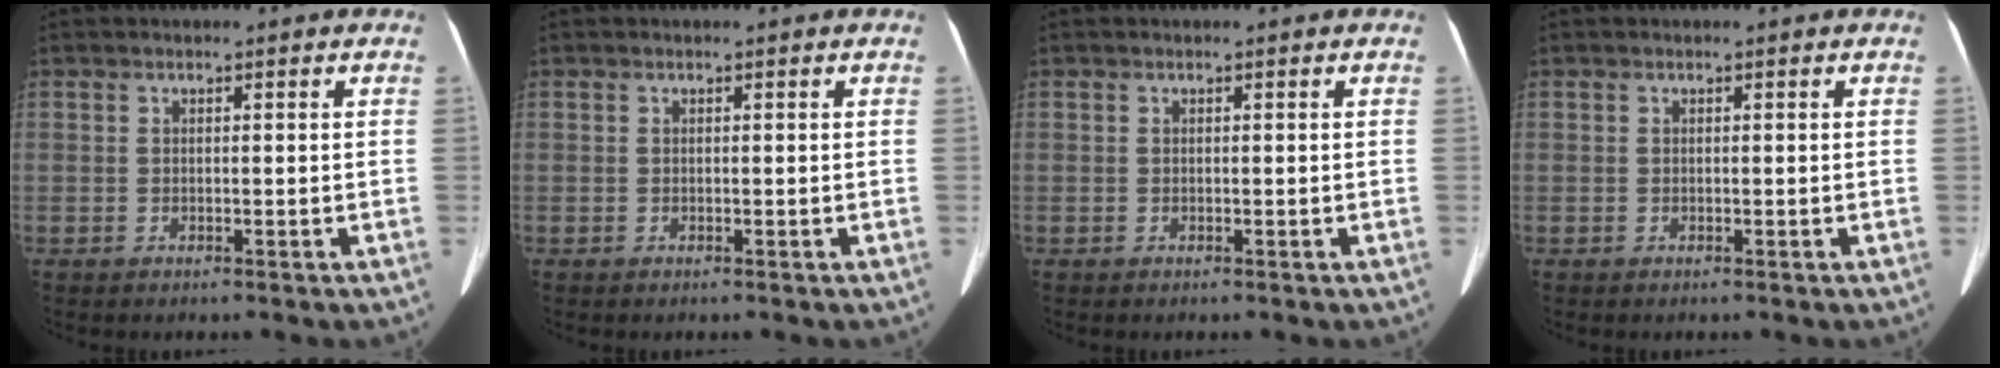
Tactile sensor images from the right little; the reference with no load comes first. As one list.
[{"total": 0.0}, {"total": 0.0}, {"total": 0.0}]